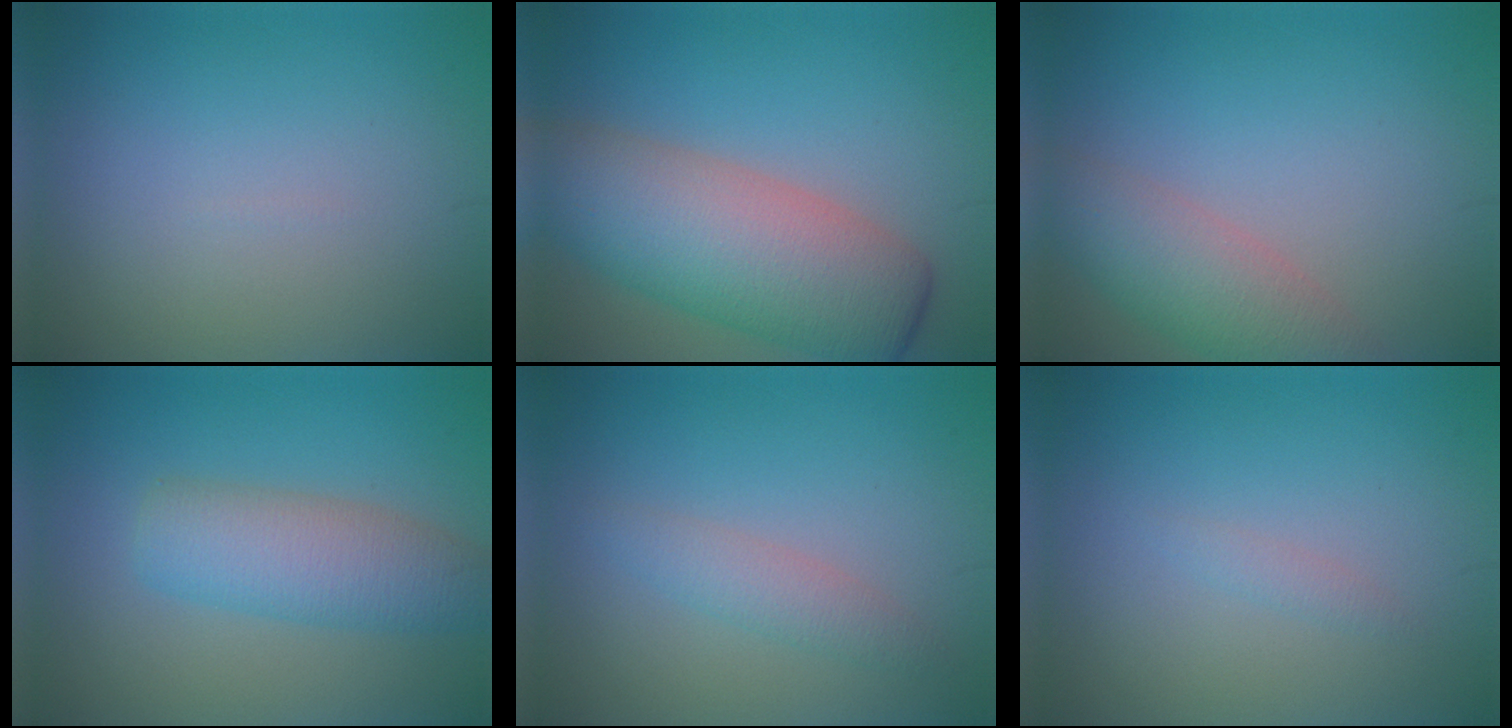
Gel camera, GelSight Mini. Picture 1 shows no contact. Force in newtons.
{"total": 9.9, "press": 9.9, "slide": 0.5}
{"total": 5.1, "press": 5.1, "slide": 0.2}
{"total": 5.5, "press": 5.5, "slide": 0.2}
{"total": 2.1, "press": 2.1, "slide": 0.1}
{"total": 0.8, "press": 0.8, "slide": 0.0}